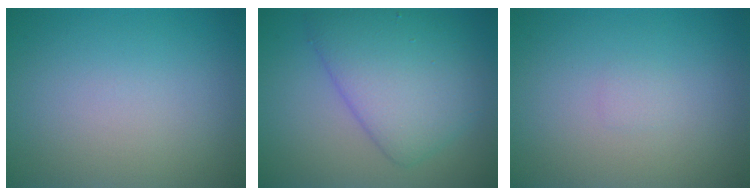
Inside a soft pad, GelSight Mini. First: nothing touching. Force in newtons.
{"total": 6.6, "press": 6.6, "slide": 0.1}
{"total": 0.5, "press": 0.5, "slide": 0.0}